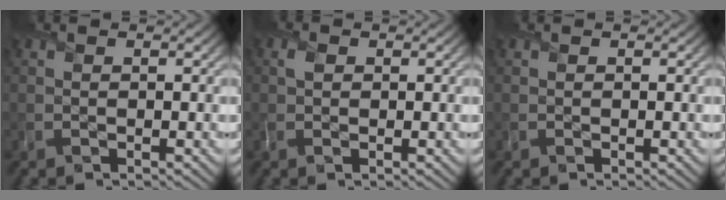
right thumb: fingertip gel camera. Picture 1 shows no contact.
{"total": 0.8, "force": [0.6, 0.5, 0.2], "torque": [-0.002, 0.003, 0.008]}
{"total": 0.0}